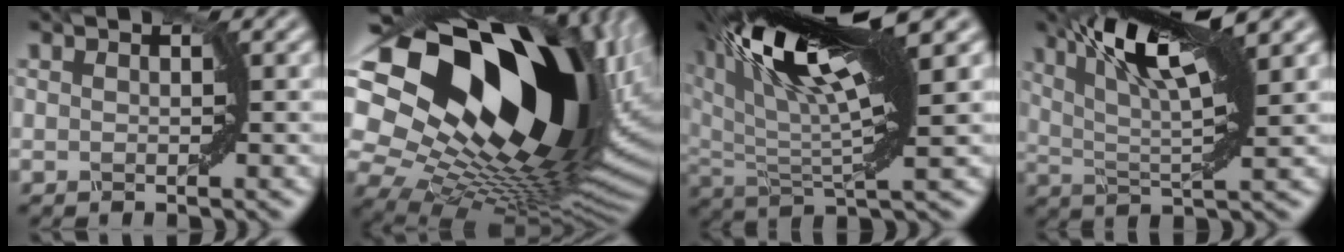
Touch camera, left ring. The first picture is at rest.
{"total": 22.4, "force": [6.0, 12.9, 17.3], "torque": [-0.328, 0.011, 0.120]}
{"total": 14.4, "force": [7.6, 3.7, 11.6], "torque": [-0.213, 0.021, 0.128]}
{"total": 9.2, "force": [4.9, 1.8, 7.6], "torque": [-0.131, 0.013, 0.086]}